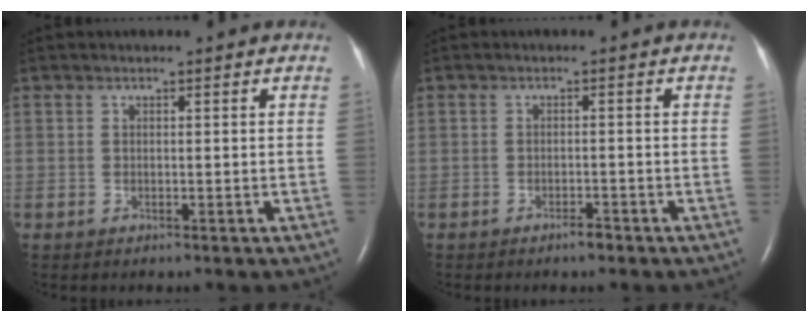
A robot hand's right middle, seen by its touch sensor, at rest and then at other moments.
{"total": 1.4, "force": [-1.2, 0.3, 0.8], "torque": [-0.014, 0.000, -0.017]}